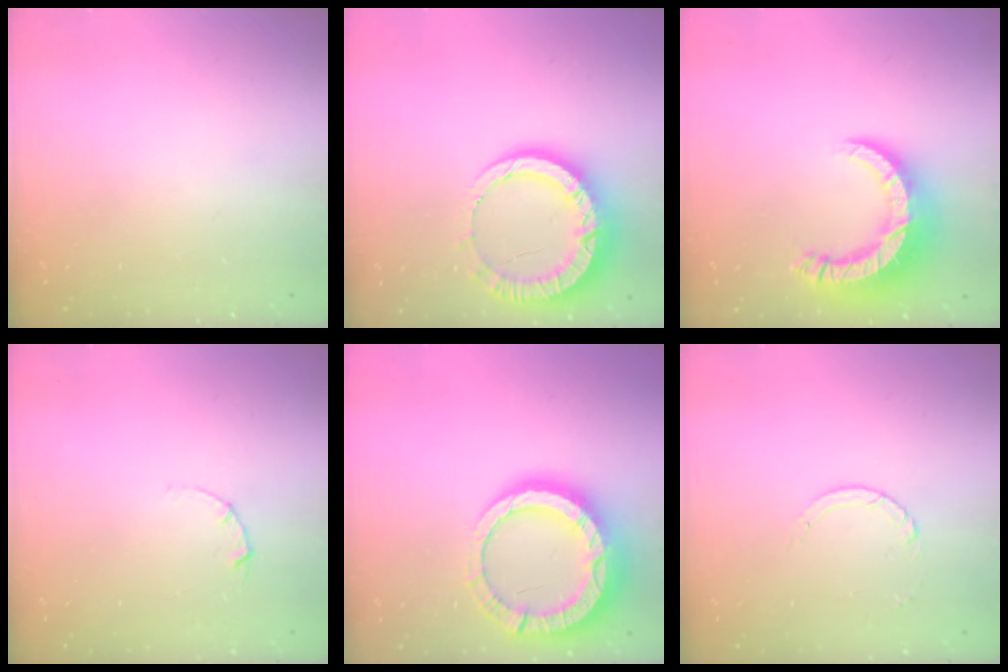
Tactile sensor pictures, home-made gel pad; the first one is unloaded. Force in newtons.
{"total": 14.2, "press": 14.1, "slide": 1.5}
{"total": 12.7, "press": 12.7, "slide": 1.2}
{"total": 2.1, "press": 2.1, "slide": 0.1}
{"total": 17.4, "press": 17.3, "slide": 1.8}
{"total": 2.5, "press": 2.4, "slide": 0.2}